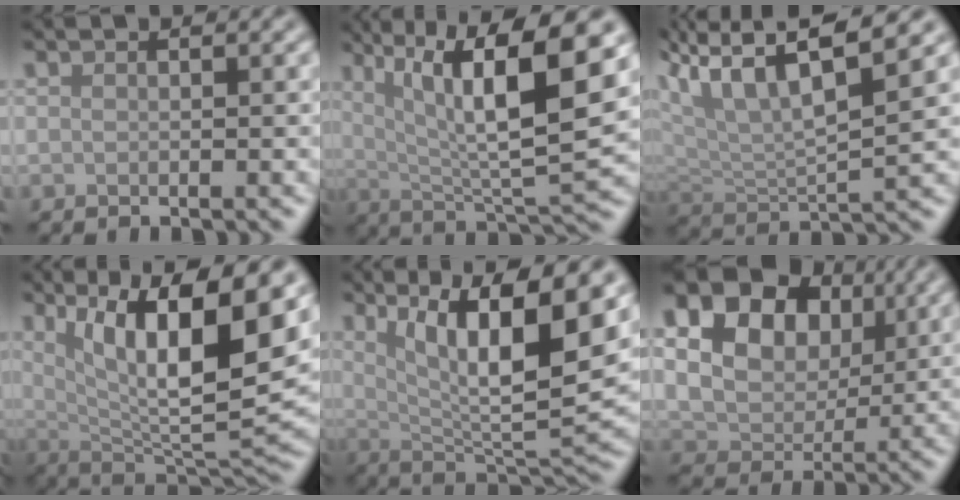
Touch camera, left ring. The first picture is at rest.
{"total": 11.6, "force": [4.0, 2.8, 10.5], "torque": [-0.166, 0.001, 0.073]}
{"total": 7.9, "force": [5.1, 1.6, 5.8], "torque": [-0.113, 0.010, 0.096]}
{"total": 13.4, "force": [4.8, 3.8, 11.9], "torque": [-0.177, -0.010, 0.085]}
{"total": 12.0, "force": [4.6, 3.0, 10.7], "torque": [-0.159, -0.004, 0.083]}
{"total": 21.7, "force": [9.0, 16.9, 10.3], "torque": [-0.238, 0.036, 0.143]}